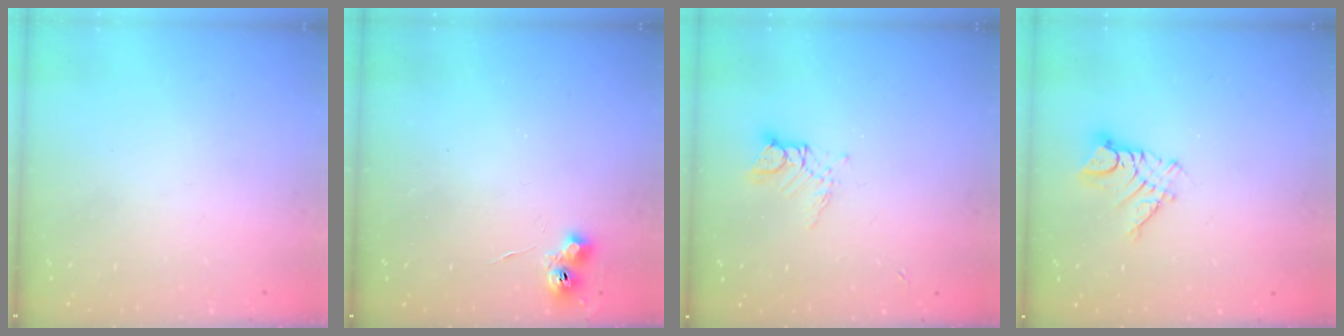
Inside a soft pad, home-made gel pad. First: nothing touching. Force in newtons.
{"total": 6.3, "press": 6.3, "slide": 0.7}
{"total": 7.1, "press": 7.1, "slide": 0.6}
{"total": 9.1, "press": 9.0, "slide": 0.8}